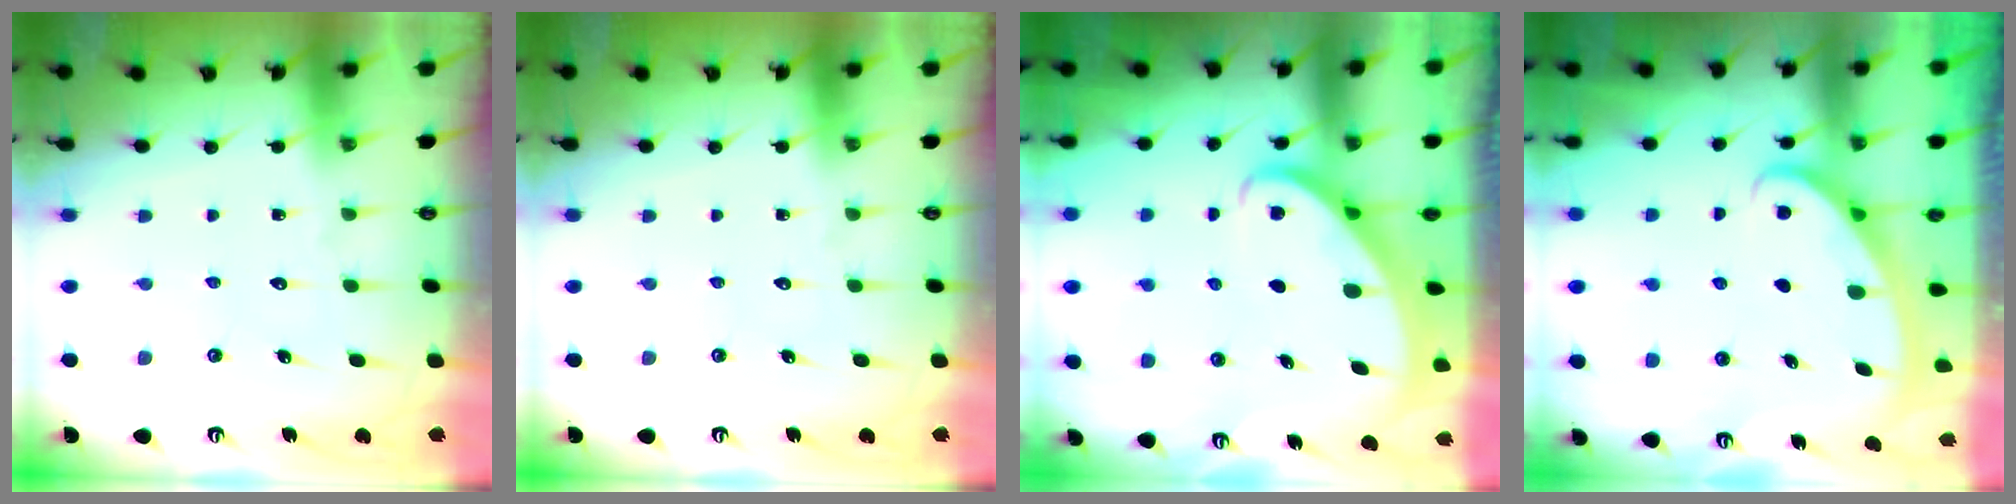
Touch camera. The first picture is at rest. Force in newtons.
{"total": 0.0}
{"total": 2.3, "press": 2.3, "slide": 0.3}
{"total": 2.8, "press": 2.8, "slide": 0.4}